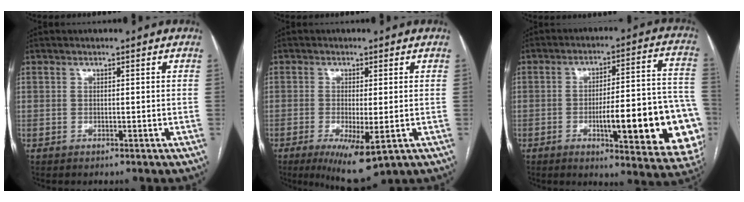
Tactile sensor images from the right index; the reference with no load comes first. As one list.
[{"total": 8.1, "force": [-3.3, 1.9, 7.1], "torque": [-0.113, -0.021, -0.044]}, {"total": 21.5, "force": [-5.7, 4.2, 20.3], "torque": [-0.185, 0.021, -0.060]}]